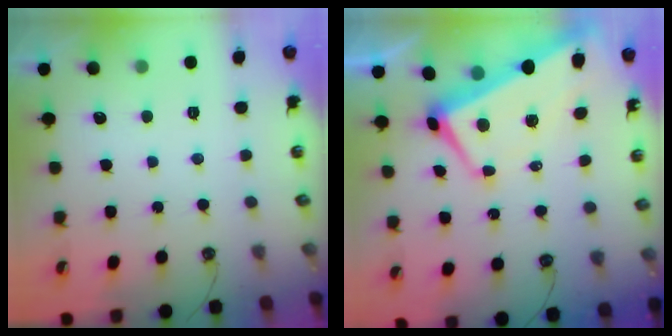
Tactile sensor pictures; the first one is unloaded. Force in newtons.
{"total": 1.6, "press": 0.9, "slide": 1.3}